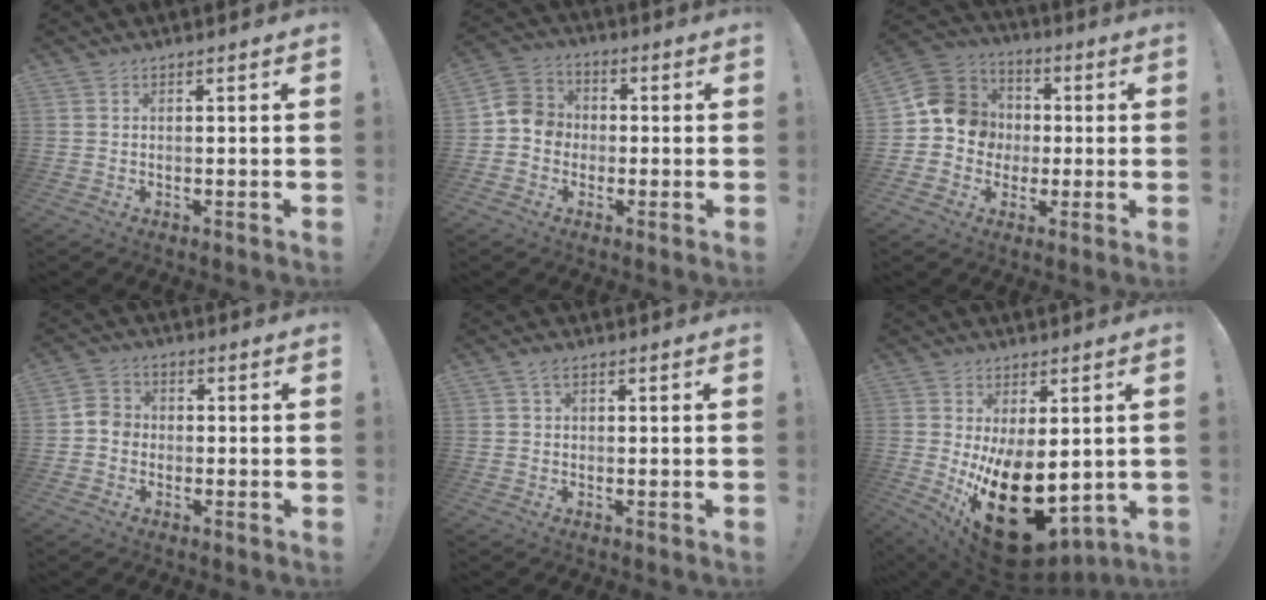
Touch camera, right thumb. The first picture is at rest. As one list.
[{"total": 7.9, "force": [-2.4, 7.0, 2.8], "torque": [-0.048, 0.036, -0.039]}, {"total": 13.1, "force": [-0.2, 12.2, 4.9], "torque": [-0.074, 0.019, 0.006]}, {"total": 5.1, "force": [-2.0, 4.1, 2.2], "torque": [-0.043, 0.022, -0.036]}, {"total": 1.9, "force": [0.7, 1.3, 1.2], "torque": [-0.025, 0.004, 0.012]}, {"total": 21.8, "force": [-3.8, 12.0, 17.8], "torque": [-0.274, 0.001, -0.036]}]